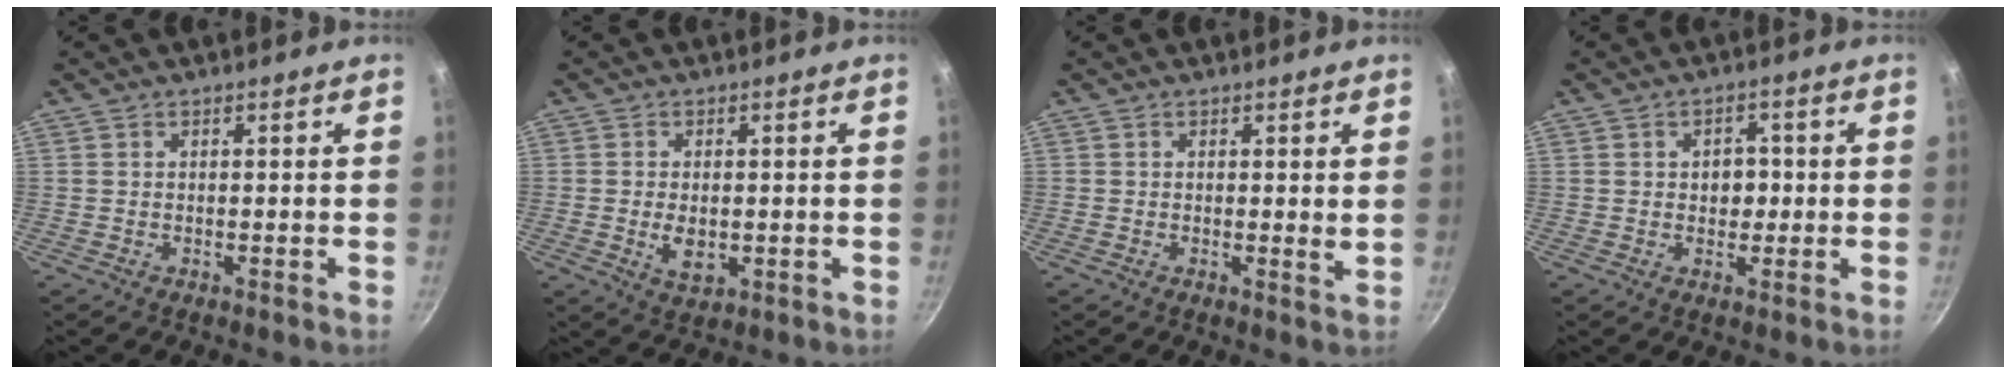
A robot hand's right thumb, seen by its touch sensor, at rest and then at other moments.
{"total": 4.8, "force": [-0.5, 3.0, 3.7], "torque": [-0.062, -0.007, -0.003]}
{"total": 2.0, "force": [0.7, 0.4, 1.8], "torque": [-0.028, -0.010, 0.006]}
{"total": 4.1, "force": [0.1, 3.2, 2.5], "torque": [-0.009, 0.008, 0.000]}